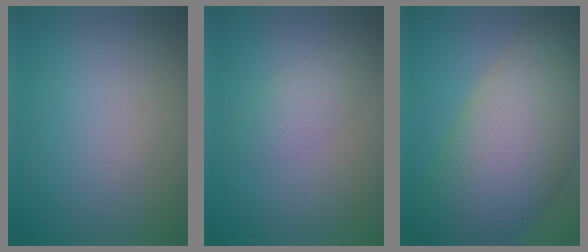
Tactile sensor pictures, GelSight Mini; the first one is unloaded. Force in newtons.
{"total": 1.8, "press": 1.8, "slide": 0.0}
{"total": 13.2, "press": 13.2, "slide": 0.8}